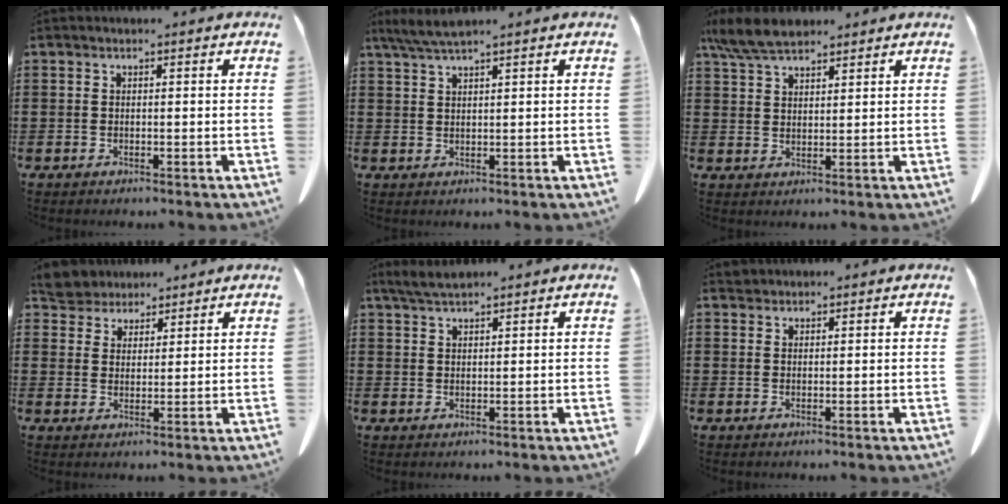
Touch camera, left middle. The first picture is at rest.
{"total": 3.0, "force": [2.4, -0.2, 1.8], "torque": [-0.040, -0.004, 0.045]}
{"total": 6.2, "force": [5.1, 1.6, 3.0], "torque": [-0.074, -0.006, 0.098]}
{"total": 4.8, "force": [4.5, 1.6, 0.4], "torque": [-0.027, -0.012, 0.086]}
{"total": 2.8, "force": [2.4, 0.3, 1.3], "torque": [-0.033, -0.003, 0.048]}
{"total": 1.2, "force": [1.2, 0.3, 0.0], "torque": [-0.004, -0.001, 0.024]}